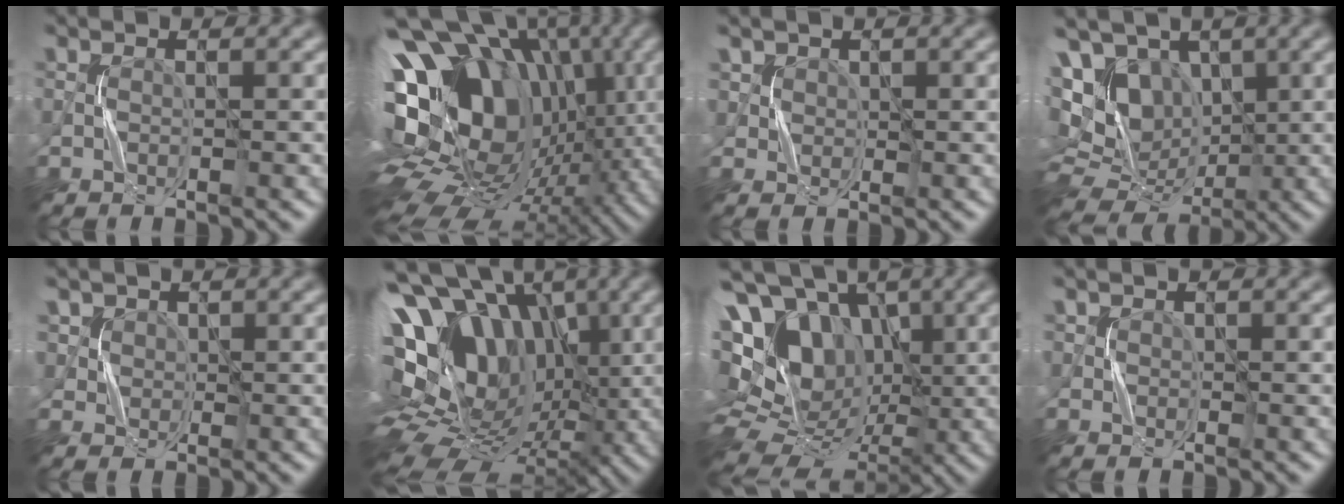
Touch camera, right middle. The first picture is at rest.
{"total": 21.0, "force": [2.3, 14.0, 15.5], "torque": [-0.280, 0.014, 0.041]}
{"total": 2.3, "force": [1.3, 1.8, 0.5], "torque": [-0.020, -0.009, 0.036]}
{"total": 15.2, "force": [3.7, 11.9, 8.7], "torque": [-0.182, 0.023, 0.052]}
{"total": 3.5, "force": [2.0, 2.7, 1.0], "torque": [-0.036, -0.009, 0.047]}
{"total": 18.9, "force": [3.6, 13.1, 13.1], "torque": [-0.248, 0.020, 0.089]}
{"total": 18.1, "force": [4.7, 13.8, 10.8], "torque": [-0.221, 0.041, 0.080]}
{"total": 0.9, "force": [0.5, 0.8, 0.2], "torque": [-0.002, -0.002, 0.009]}